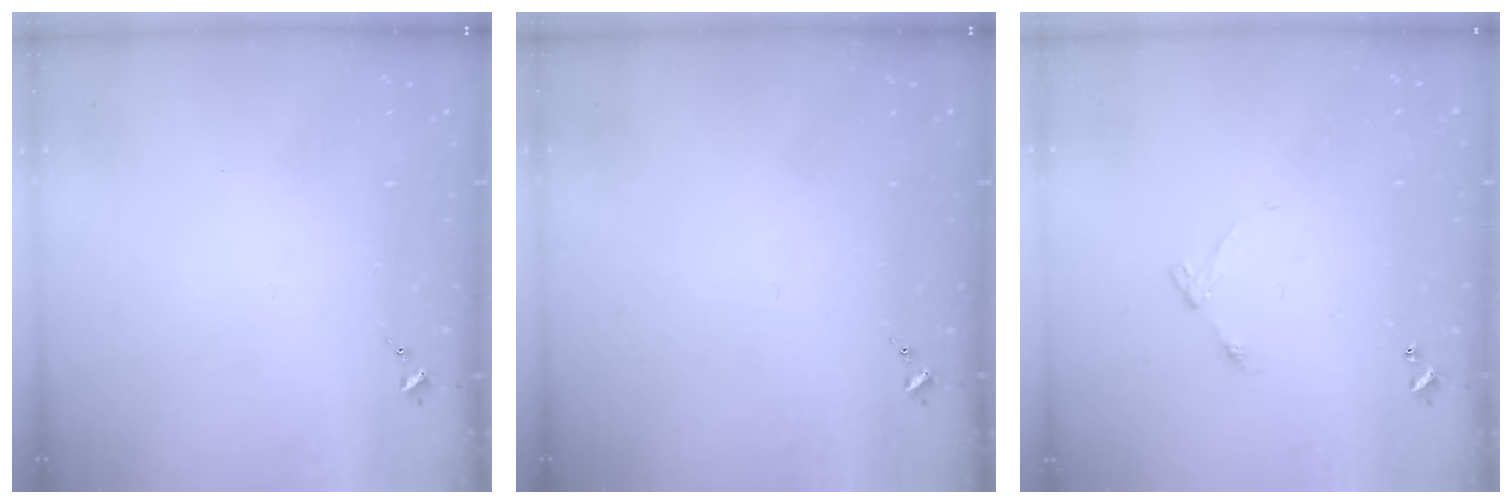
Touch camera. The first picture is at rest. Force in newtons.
{"total": 0.0}
{"total": 5.9, "press": 5.9, "slide": 0.6}